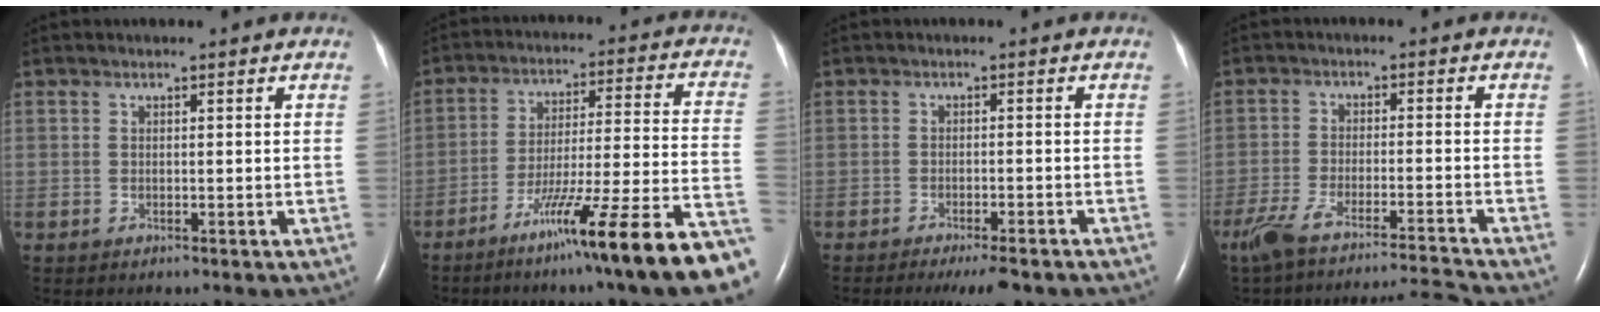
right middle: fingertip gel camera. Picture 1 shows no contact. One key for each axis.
{"total": 21.4, "fx": -15.1, "fy": -1.2, "fz": 15.1, "tx": -0.167, "ty": -0.012, "tz": -0.233}
{"total": 6.4, "fx": -5.2, "fy": 1.0, "fz": 3.6, "tx": -0.038, "ty": -0.009, "tz": -0.074}
{"total": 11.5, "fx": -10.6, "fy": -1.7, "fz": 4.2, "tx": -0.068, "ty": 0.000, "tz": -0.177}